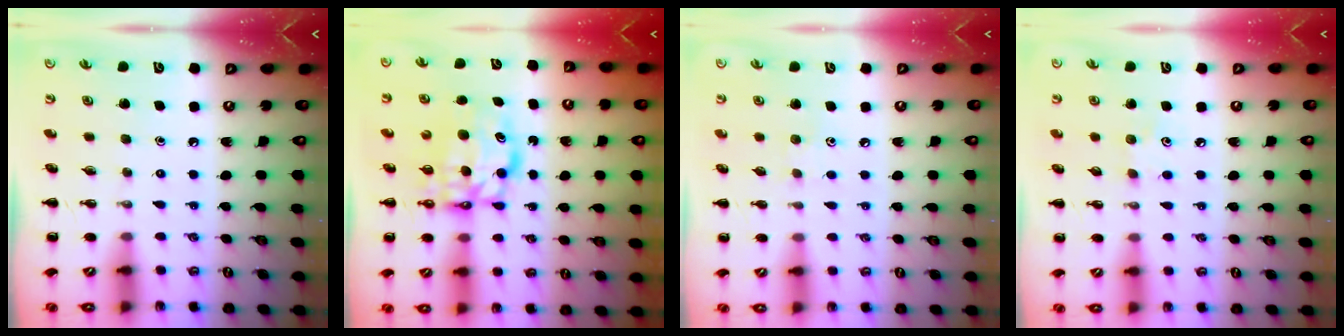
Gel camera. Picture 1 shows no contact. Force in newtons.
{"total": 7.9, "press": 7.7, "slide": 1.4}
{"total": 5.0, "press": 4.8, "slide": 1.3}
{"total": 5.3, "press": 5.1, "slide": 1.6}